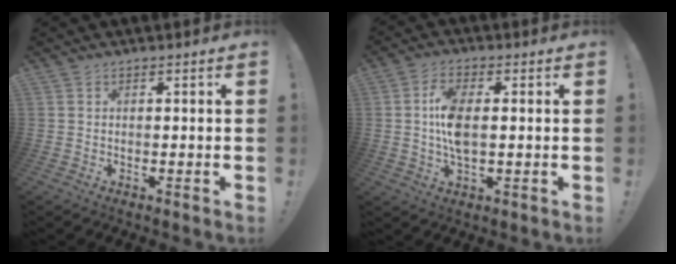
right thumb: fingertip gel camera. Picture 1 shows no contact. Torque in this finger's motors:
{"motor_torque": [1.21, 1.58, 0.58, -0.38, 0.03]}